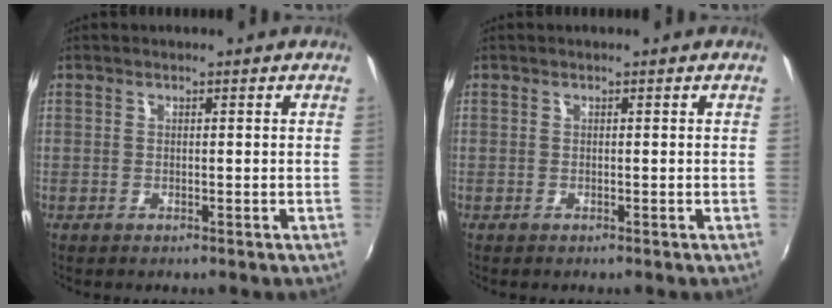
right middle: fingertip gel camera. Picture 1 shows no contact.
{"total": 0.0}